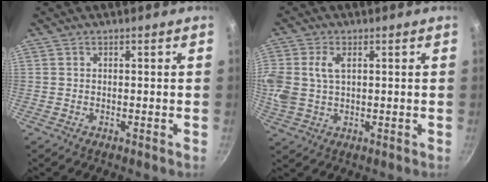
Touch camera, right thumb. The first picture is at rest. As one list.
[{"total": 11.1, "force": [2.4, 7.6, 7.7], "torque": [-0.175, 0.013, 0.048]}]